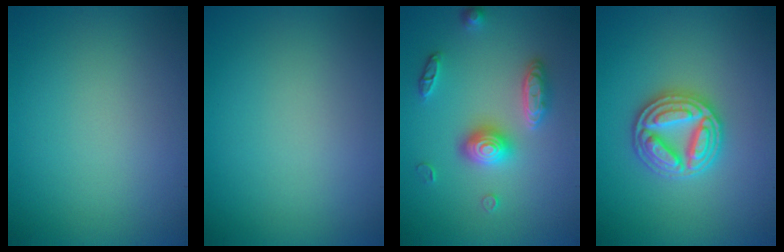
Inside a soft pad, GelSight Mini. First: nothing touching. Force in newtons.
{"total": 0.0}
{"total": 3.7, "press": 3.5, "slide": 1.3}
{"total": 4.5, "press": 4.4, "slide": 0.7}